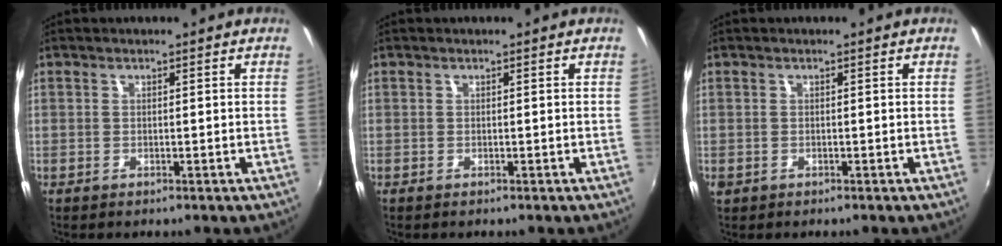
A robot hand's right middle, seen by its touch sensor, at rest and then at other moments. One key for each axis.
{"total": 0.0}
{"total": 1.1, "fx": -0.4, "fy": 0.9, "fz": 0.5, "tx": -0.012, "ty": -0.003, "tz": -0.005}